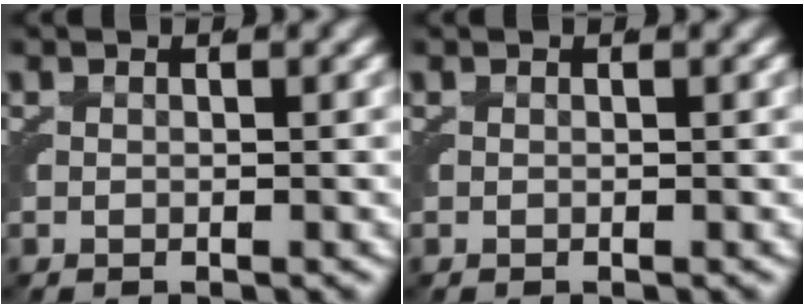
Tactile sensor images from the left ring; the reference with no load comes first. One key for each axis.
{"total": 0.0}